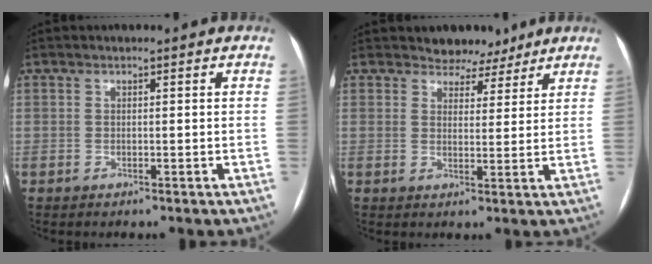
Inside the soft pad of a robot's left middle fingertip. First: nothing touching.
{"total": 4.7, "force": [4.0, 2.6, 0.3], "torque": [0.000, -0.001, 0.052]}